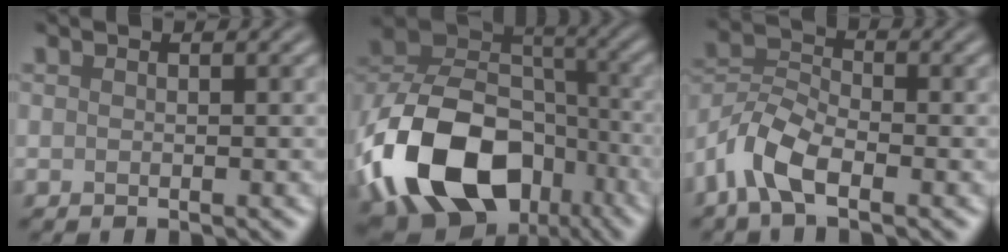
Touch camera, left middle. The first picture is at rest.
{"total": 16.5, "force": [-6.5, 11.6, 9.9], "torque": [-0.219, -0.024, -0.112]}
{"total": 5.6, "force": [-3.2, 2.6, 3.8], "torque": [-0.082, 0.007, -0.079]}